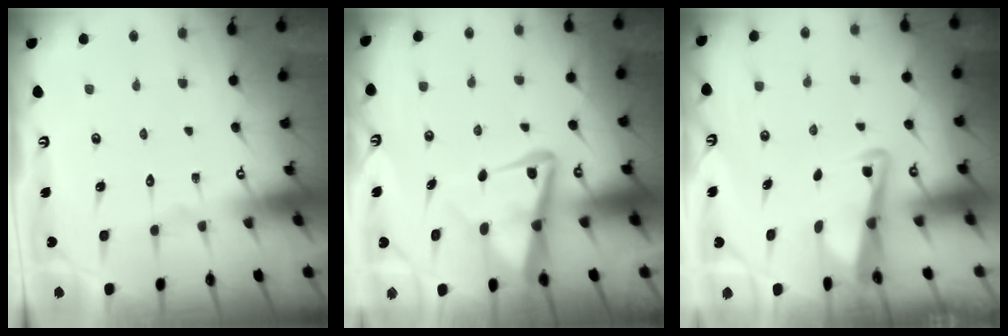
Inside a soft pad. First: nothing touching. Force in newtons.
{"total": 9.4, "press": 9.3, "slide": 1.1}
{"total": 3.6, "press": 3.6, "slide": 0.4}